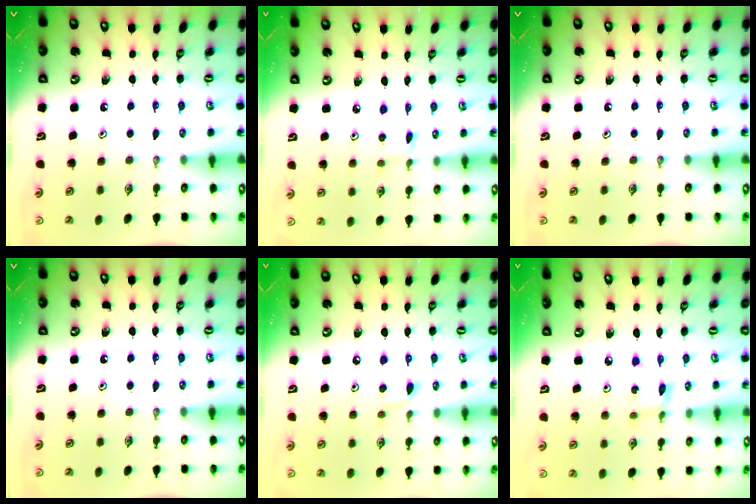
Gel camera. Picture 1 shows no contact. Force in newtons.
{"total": 2.6, "press": 2.6, "slide": 0.3}
{"total": 0.0}
{"total": 0.0}
{"total": 5.5, "press": 5.5, "slide": 0.7}
{"total": 2.2, "press": 2.2, "slide": 0.1}